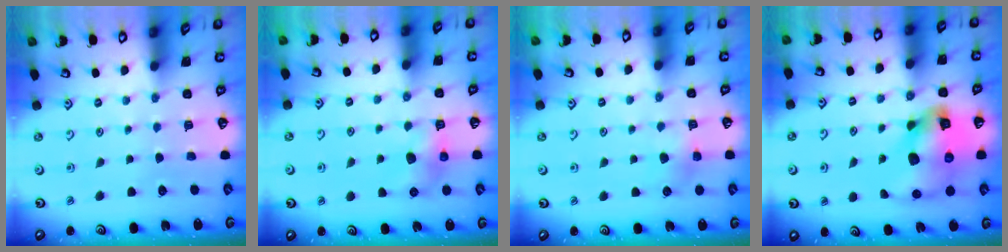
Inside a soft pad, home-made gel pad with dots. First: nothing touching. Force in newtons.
{"total": 7.0, "press": 7.0, "slide": 0.2}
{"total": 4.4, "press": 4.3, "slide": 0.9}
{"total": 15.0, "press": 14.8, "slide": 2.3}